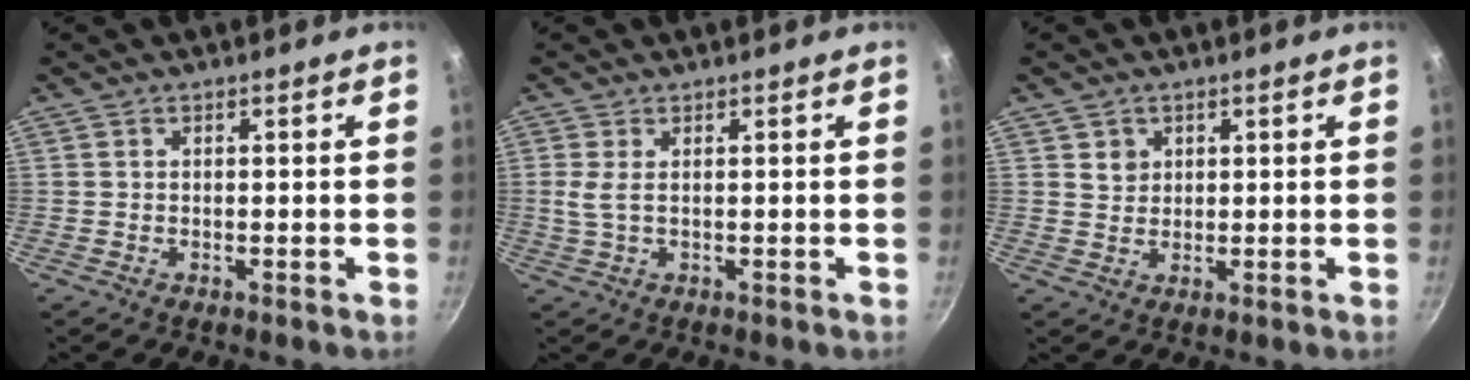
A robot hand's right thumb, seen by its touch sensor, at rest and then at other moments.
{"total": 2.3, "force": [0.4, 0.6, 2.2], "torque": [-0.058, 0.001, 0.010]}
{"total": 2.5, "force": [1.0, 2.1, 0.6], "torque": [0.003, 0.002, 0.019]}